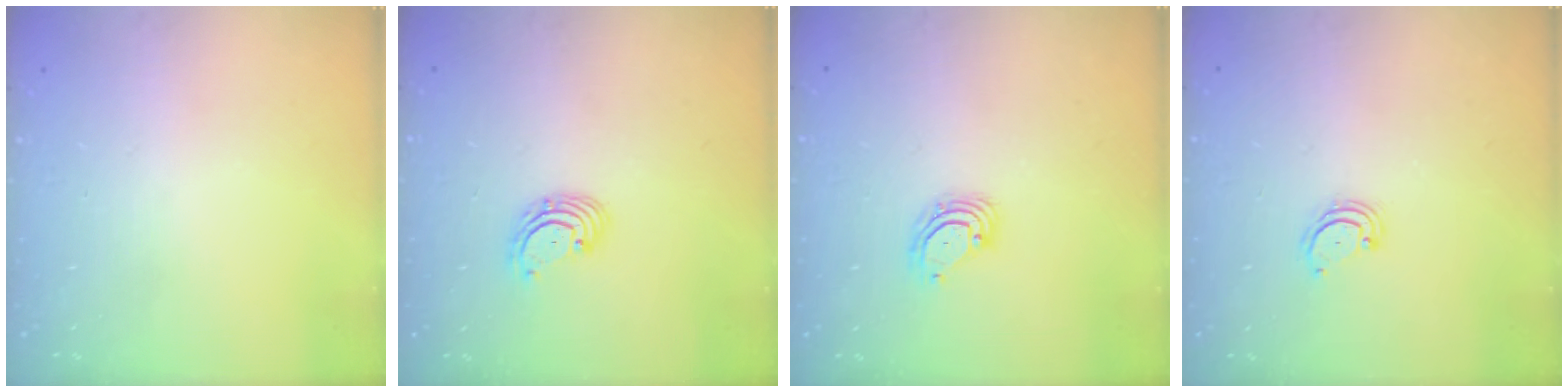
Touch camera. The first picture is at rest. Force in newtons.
{"total": 2.9, "press": 2.9, "slide": 0.3}
{"total": 3.9, "press": 3.9, "slide": 0.3}
{"total": 2.8, "press": 2.8, "slide": 0.3}